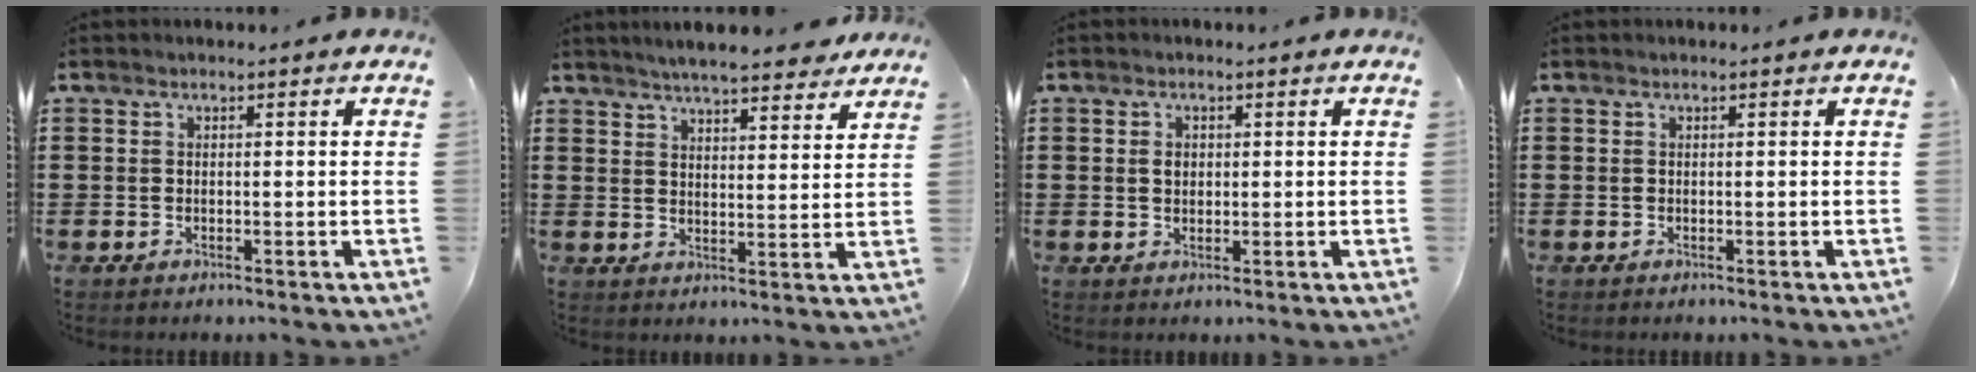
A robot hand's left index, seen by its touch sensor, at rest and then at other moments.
{"total": 5.4, "force": [5.2, 0.3, 1.4], "torque": [-0.038, -0.021, 0.093]}
{"total": 1.6, "force": [0.3, 1.2, 1.0], "torque": [-0.022, 0.008, 0.005]}
{"total": 0.0}